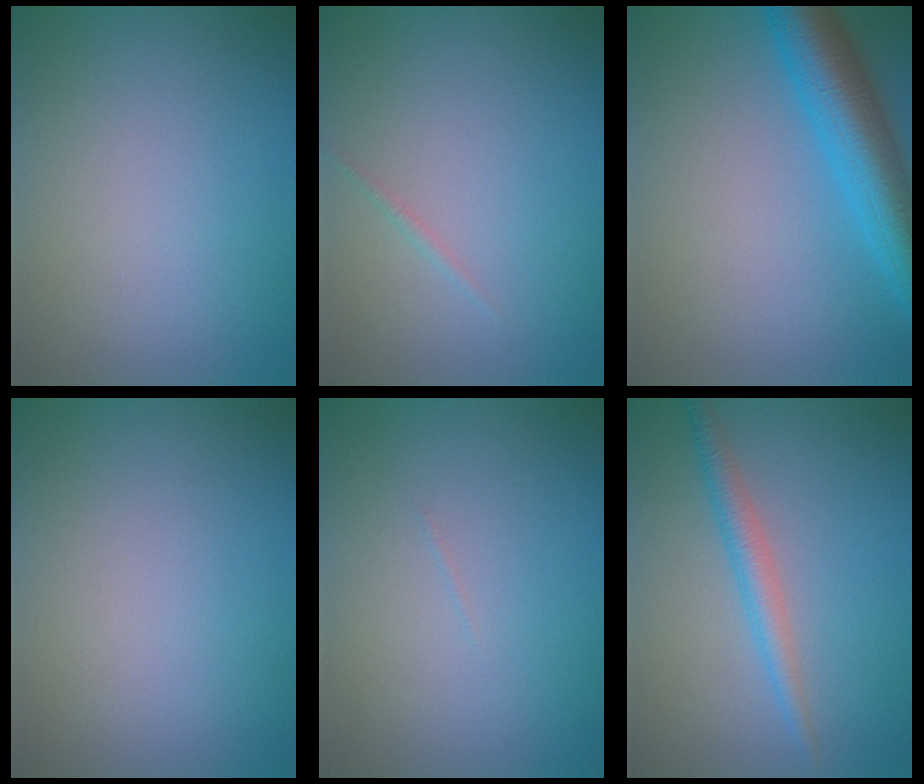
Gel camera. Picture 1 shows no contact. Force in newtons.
{"total": 0.5, "press": 0.5, "slide": 0.0}
{"total": 7.3, "press": 7.3, "slide": 0.4}
{"total": 0.0}
{"total": 0.0}
{"total": 2.5, "press": 2.5, "slide": 0.1}